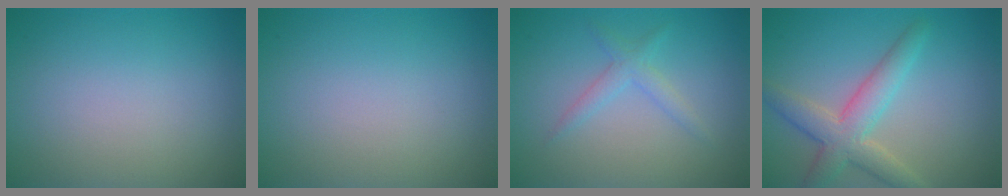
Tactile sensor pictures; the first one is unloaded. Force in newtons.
{"total": 0.0}
{"total": 1.7, "press": 1.7, "slide": 0.1}
{"total": 4.6, "press": 4.6, "slide": 0.4}